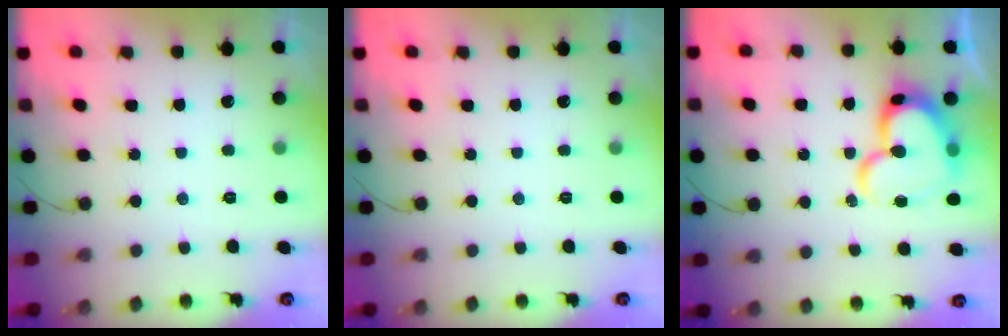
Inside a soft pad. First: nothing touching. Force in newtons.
{"total": 0.0}
{"total": 18.9, "press": 18.8, "slide": 1.5}